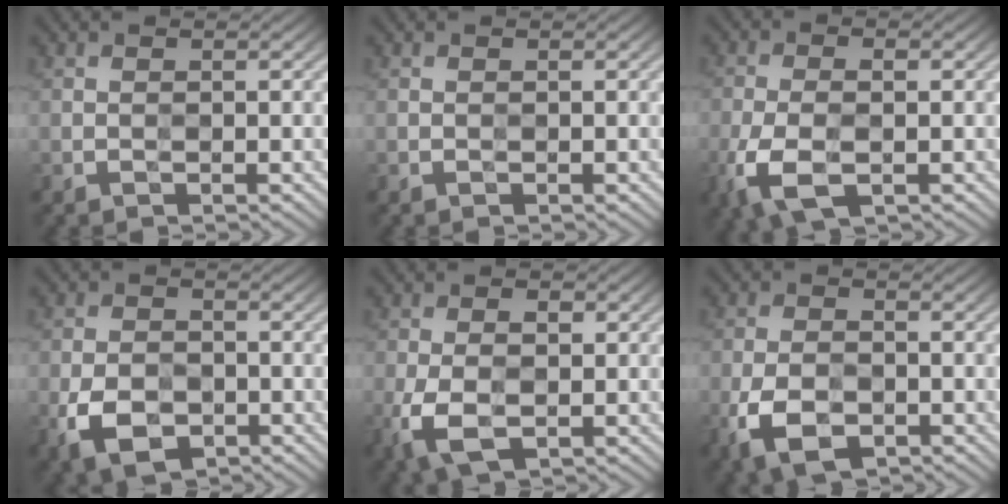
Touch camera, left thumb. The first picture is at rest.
{"total": 0.0}
{"total": 7.0, "force": [-2.6, 3.5, 5.5], "torque": [-0.133, -0.012, -0.051]}
{"total": 6.7, "force": [-2.9, 4.2, 4.3], "torque": [-0.093, -0.013, -0.056]}
{"total": 7.2, "force": [-1.8, 4.2, 5.6], "torque": [-0.125, -0.011, -0.034]}
{"total": 7.0, "force": [-3.3, 3.9, 4.8], "torque": [-0.107, -0.013, -0.066]}